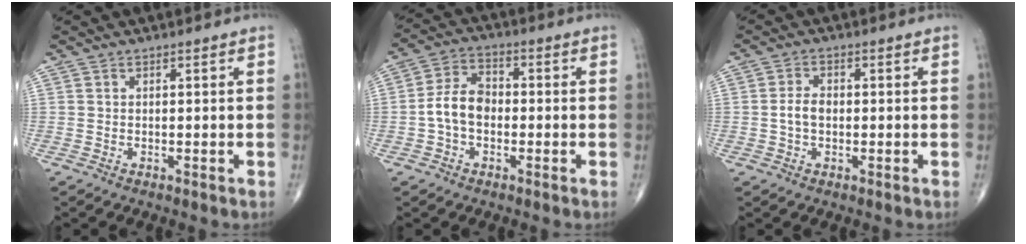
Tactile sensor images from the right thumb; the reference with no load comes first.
{"total": 7.4, "force": [-1.3, 5.0, 5.3], "torque": [-0.094, 0.027, -0.034]}
{"total": 3.4, "force": [-0.3, 2.2, 2.6], "torque": [-0.052, 0.010, -0.009]}